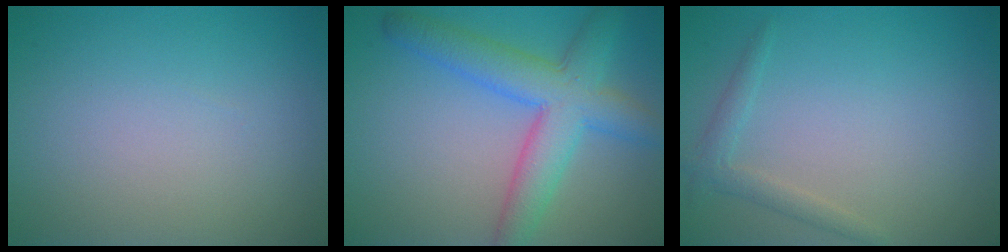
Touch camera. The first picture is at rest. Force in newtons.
{"total": 5.3, "press": 5.2, "slide": 0.3}
{"total": 1.6, "press": 1.6, "slide": 0.1}